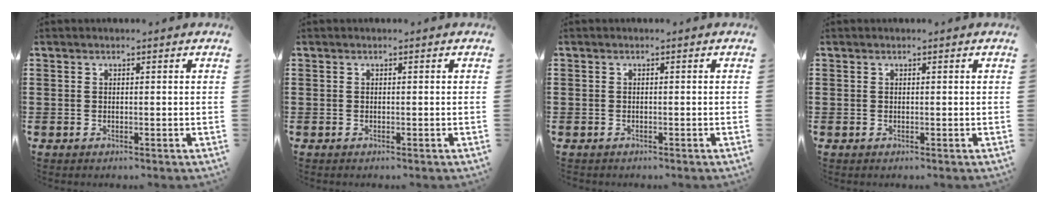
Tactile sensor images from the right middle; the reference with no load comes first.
{"total": 0.0}
{"total": 0.9, "force": [-0.6, 0.6, -0.1], "torque": [0.001, 0.005, -0.014]}
{"total": 0.0}